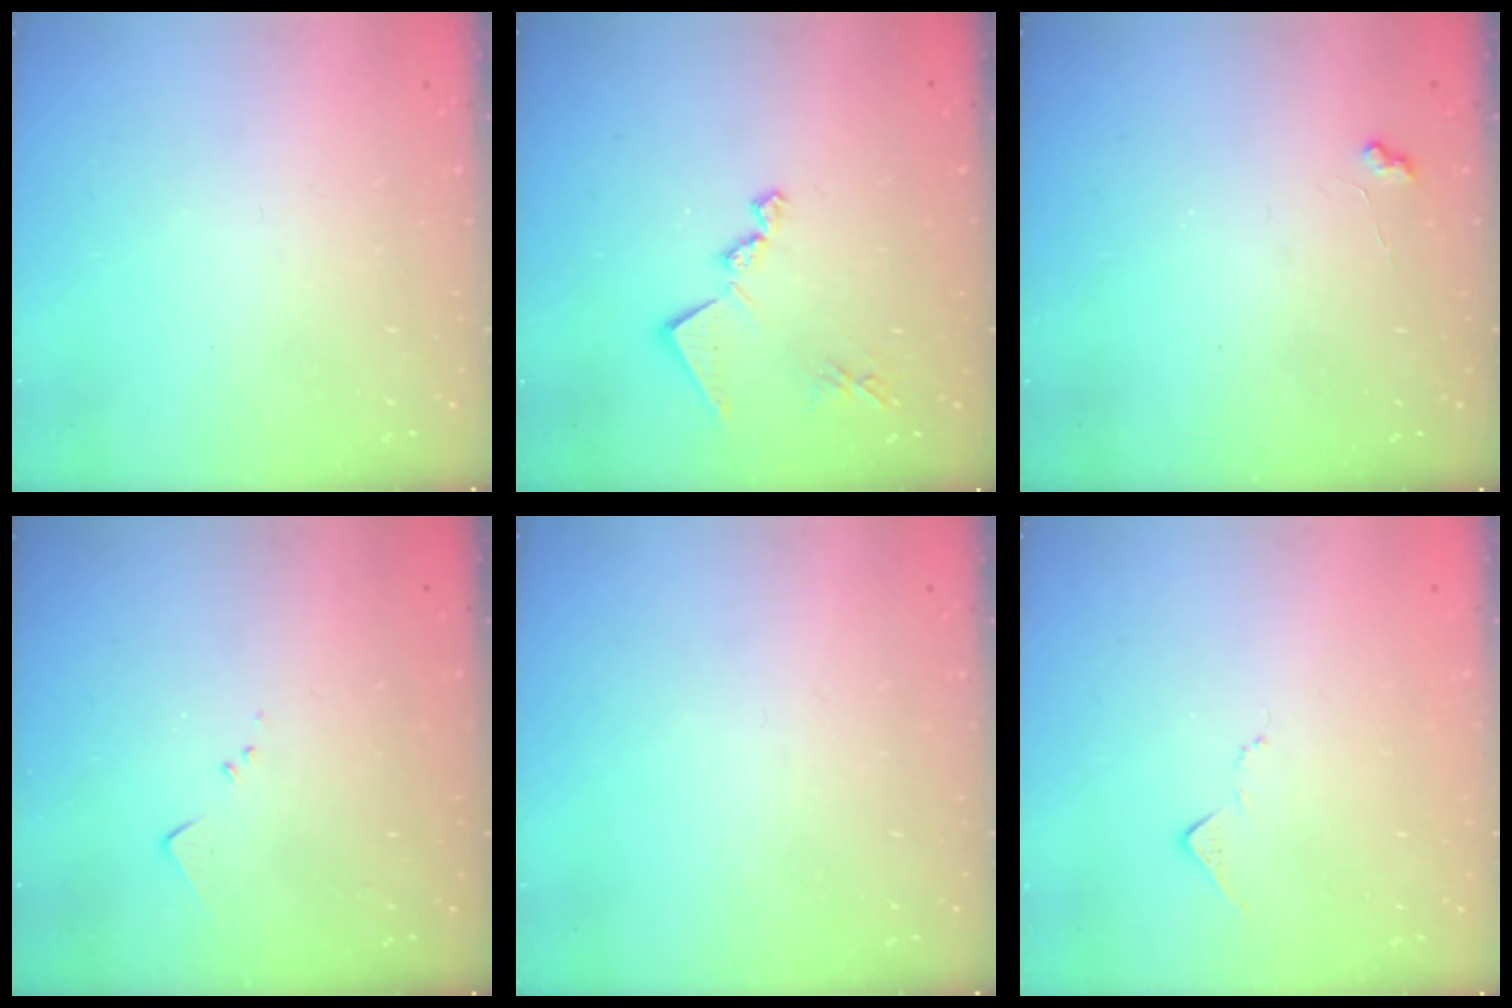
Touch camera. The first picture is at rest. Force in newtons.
{"total": 12.1, "press": 12.0, "slide": 0.4}
{"total": 4.3, "press": 4.3, "slide": 0.6}
{"total": 3.6, "press": 3.5, "slide": 0.5}
{"total": 0.0}
{"total": 7.0, "press": 6.9, "slide": 0.9}